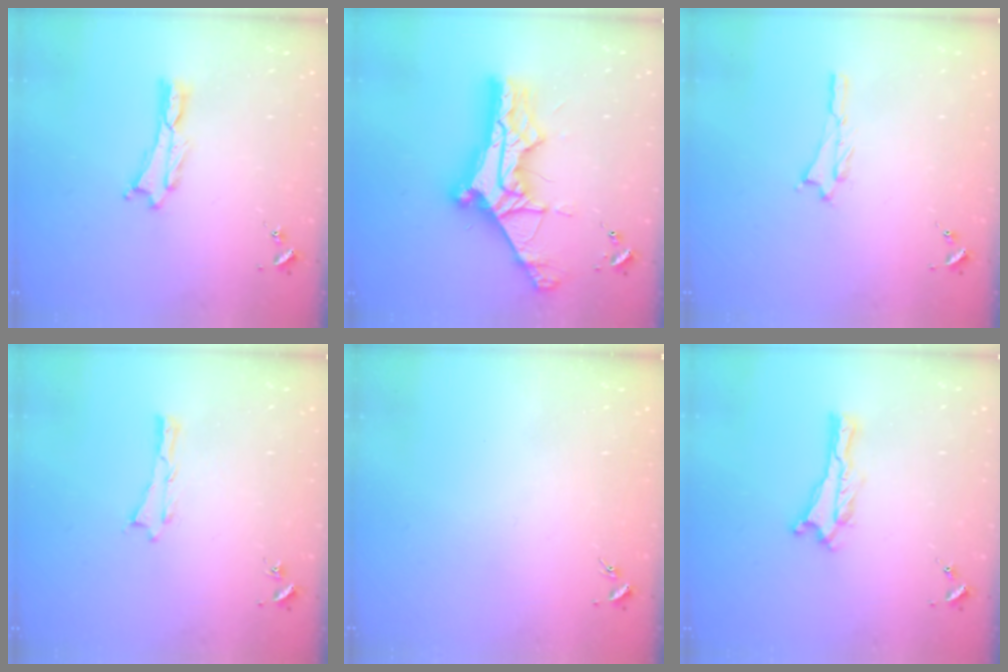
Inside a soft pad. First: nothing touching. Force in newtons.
{"total": 14.3, "press": 14.3, "slide": 1.3}
{"total": 0.8, "press": 0.8, "slide": 0.2}
{"total": 0.0}
{"total": 0.0}
{"total": 0.0}